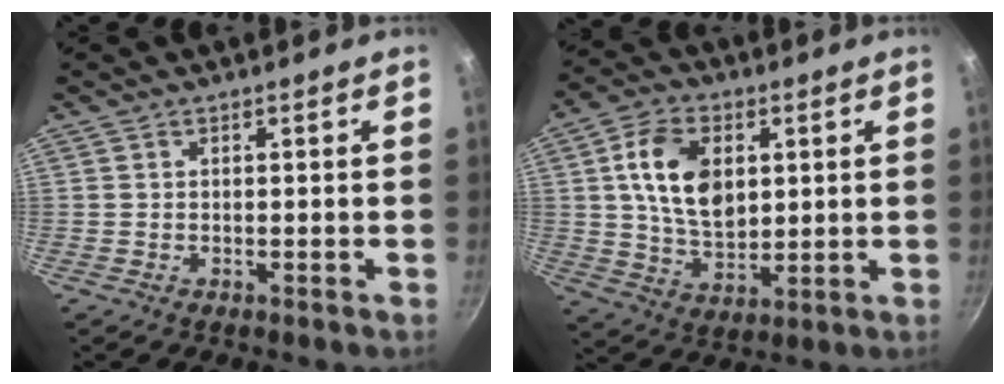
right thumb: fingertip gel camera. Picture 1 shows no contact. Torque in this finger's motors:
{"motor_torque": [1.90, 1.73, 0.75, -0.59, 0.35]}